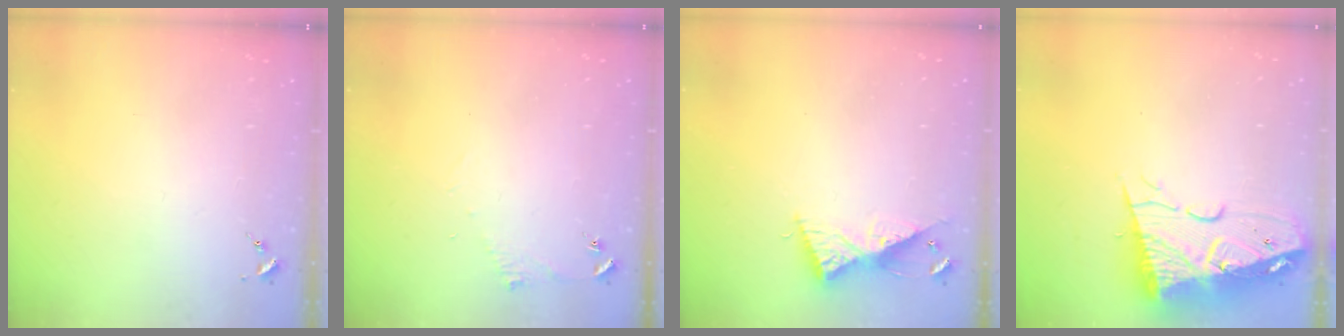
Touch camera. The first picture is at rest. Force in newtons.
{"total": 5.1, "press": 5.1, "slide": 0.5}
{"total": 9.1, "press": 9.1, "slide": 0.4}
{"total": 15.5, "press": 15.4, "slide": 1.4}